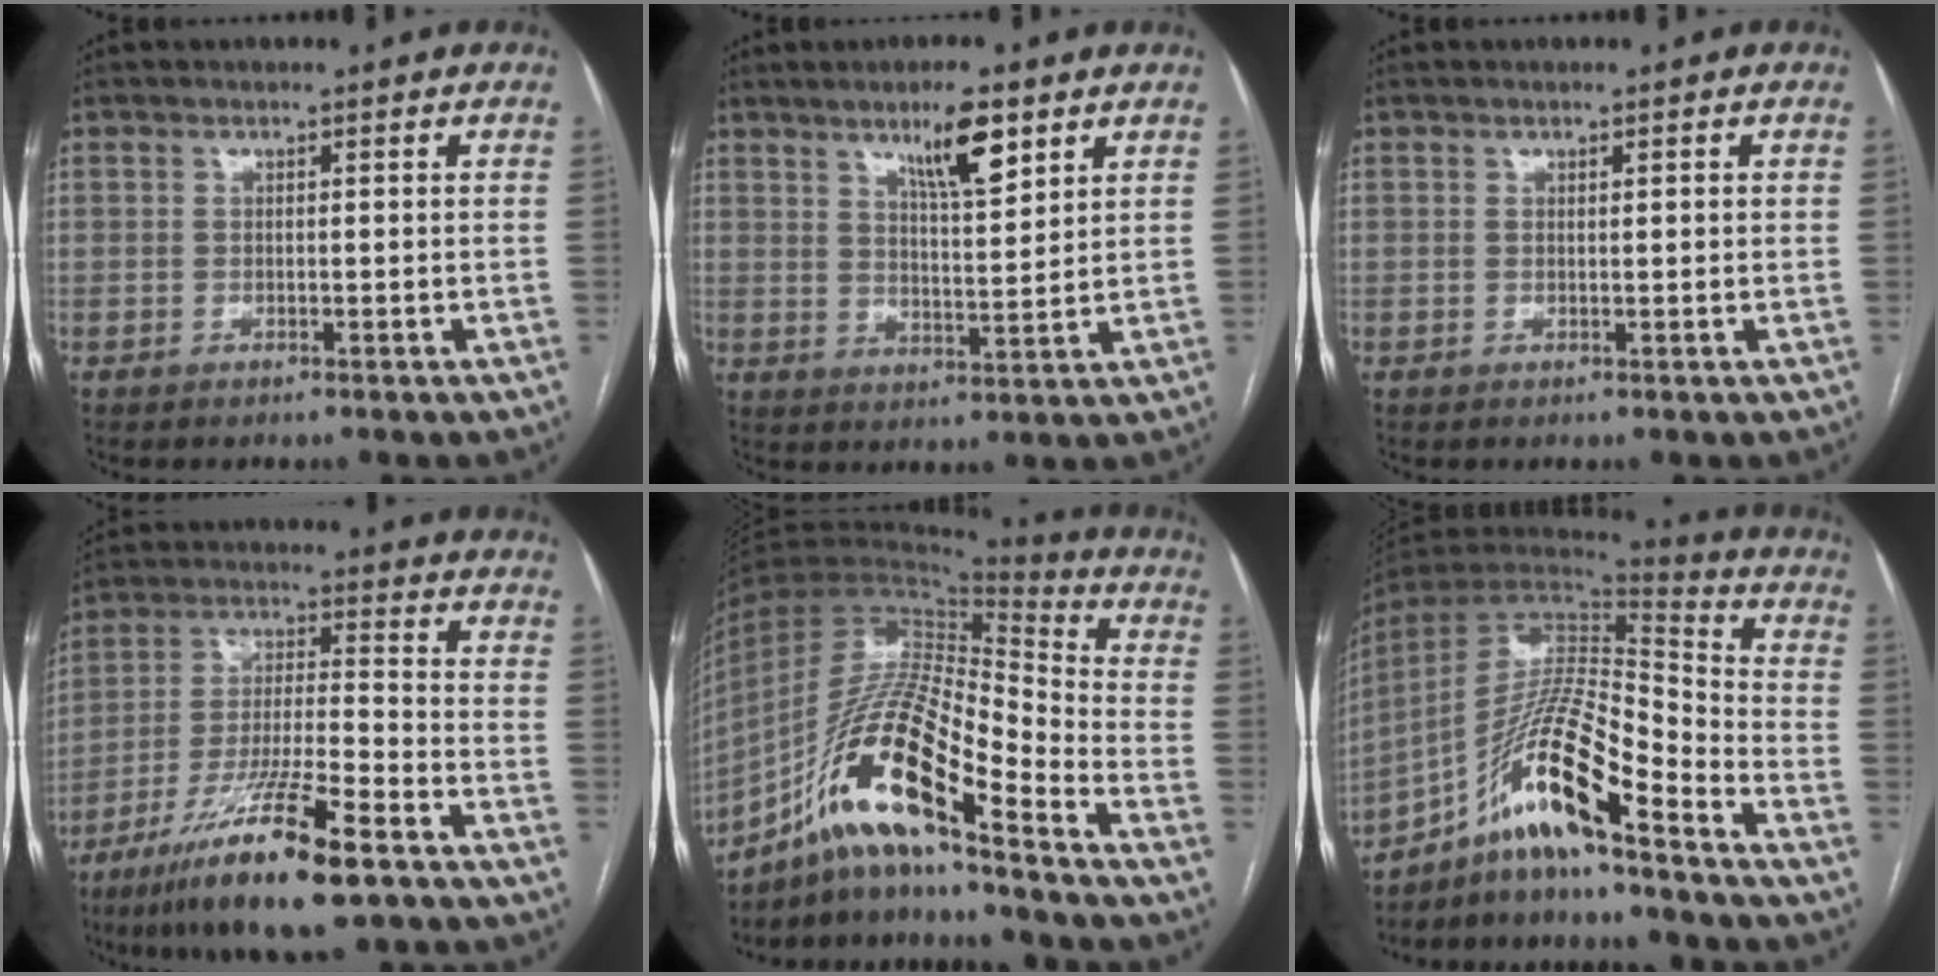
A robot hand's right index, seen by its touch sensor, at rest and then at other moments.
{"total": 7.9, "force": [4.8, 1.3, 6.0], "torque": [-0.105, -0.003, 0.084]}
{"total": 0.8, "force": [0.3, 0.1, 0.8], "torque": [-0.014, 0.002, 0.004]}
{"total": 16.7, "force": [-10.4, 1.6, 13.0], "torque": [-0.252, -0.037, -0.188]}
{"total": 17.2, "force": [-10.4, 2.1, 13.6], "torque": [-0.258, 0.007, -0.184]}
{"total": 16.0, "force": [-10.8, 1.1, 11.8], "torque": [-0.225, 0.009, -0.195]}